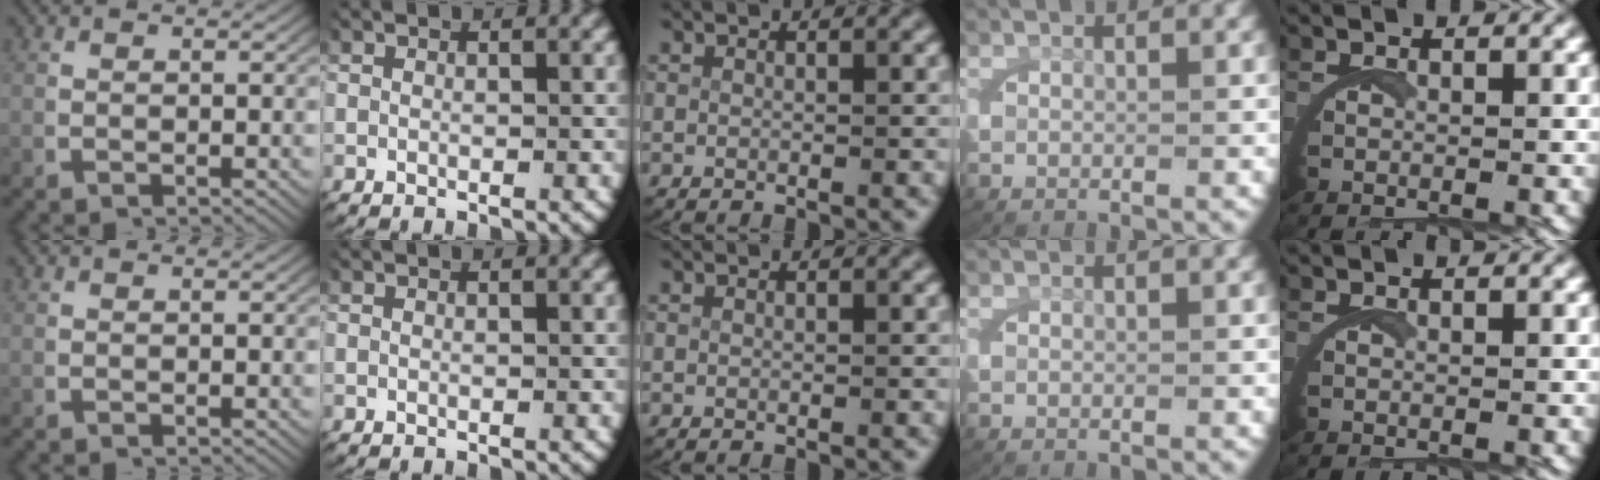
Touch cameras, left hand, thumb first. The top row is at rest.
{}